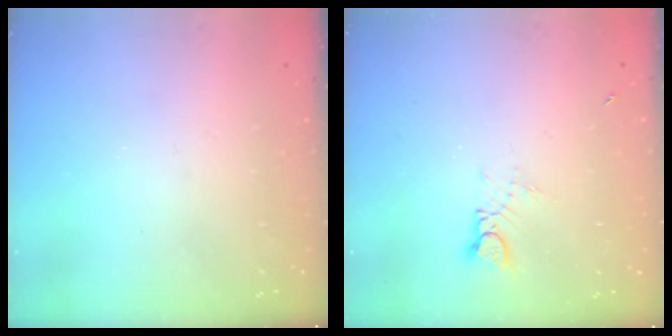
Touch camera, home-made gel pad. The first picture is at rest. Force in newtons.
{"total": 3.0, "press": 2.9, "slide": 0.3}